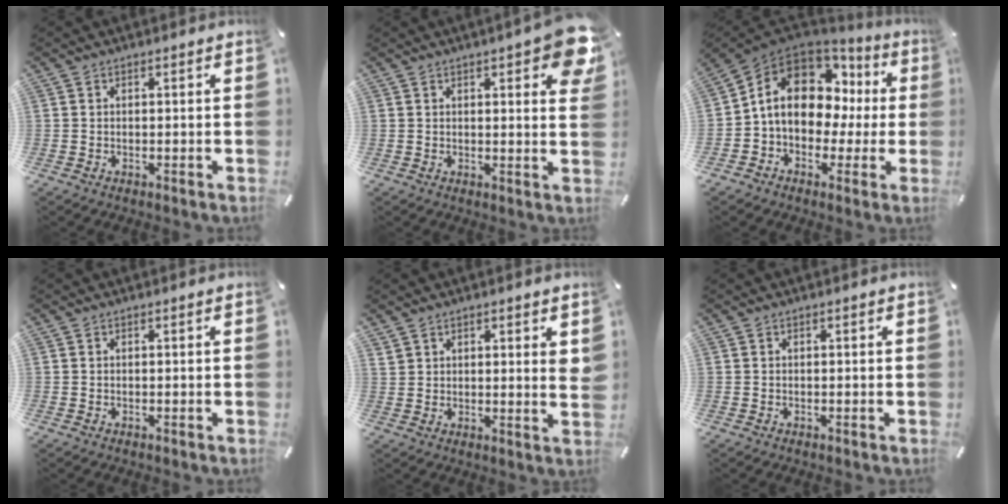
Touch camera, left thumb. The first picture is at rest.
{"total": 8.8, "force": [4.7, 2.8, 6.9], "torque": [-0.090, -0.021, 0.075]}
{"total": 14.0, "force": [3.6, 10.4, 8.6], "torque": [-0.151, -0.012, 0.069]}
{"total": 0.0}
{"total": 3.3, "force": [2.6, 1.1, 1.7], "torque": [-0.024, -0.011, 0.045]}
{"total": 0.0}